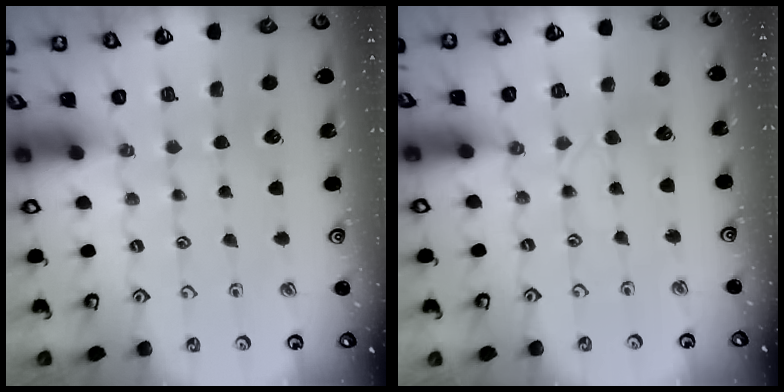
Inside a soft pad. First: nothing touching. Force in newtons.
{"total": 2.2, "press": 2.2, "slide": 0.3}